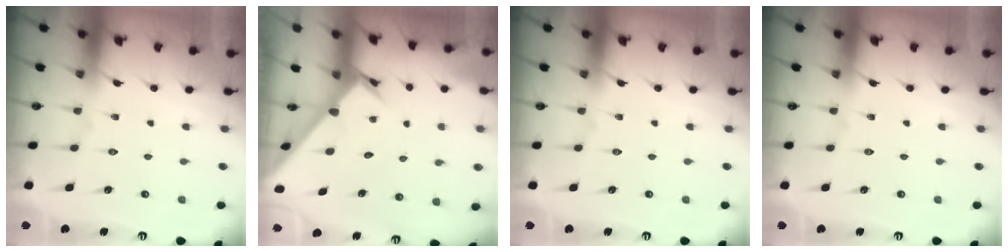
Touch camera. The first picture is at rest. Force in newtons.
{"total": 2.4, "press": 2.4, "slide": 0.1}
{"total": 0.0}
{"total": 0.0}